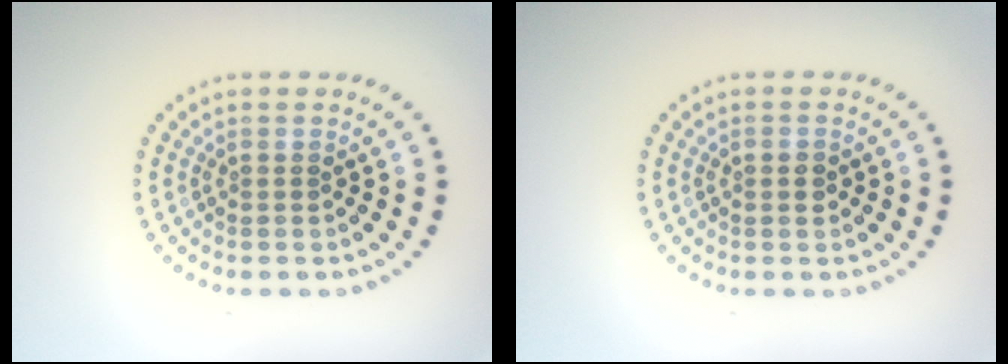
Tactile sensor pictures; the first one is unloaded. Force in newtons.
{"total": 1.3, "press": 1.3, "slide": 0.1}